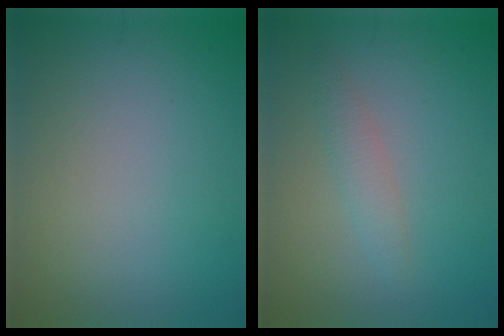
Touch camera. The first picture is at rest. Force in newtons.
{"total": 1.7, "press": 1.7, "slide": 0.1}